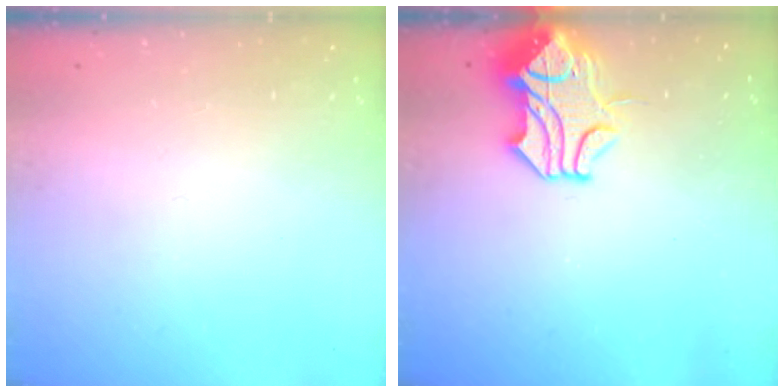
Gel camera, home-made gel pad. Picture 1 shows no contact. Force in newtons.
{"total": 2.3, "press": 1.7, "slide": 1.6}